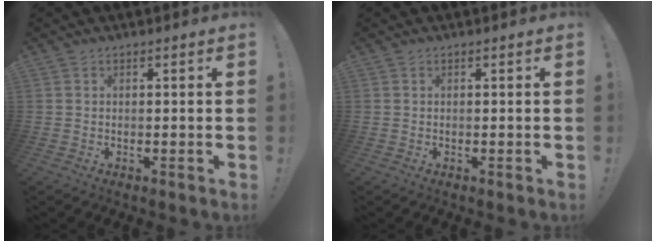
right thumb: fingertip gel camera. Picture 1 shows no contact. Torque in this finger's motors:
{"motor_torque": [0.00, 0.00, -0.04, 0.04, 0.00]}